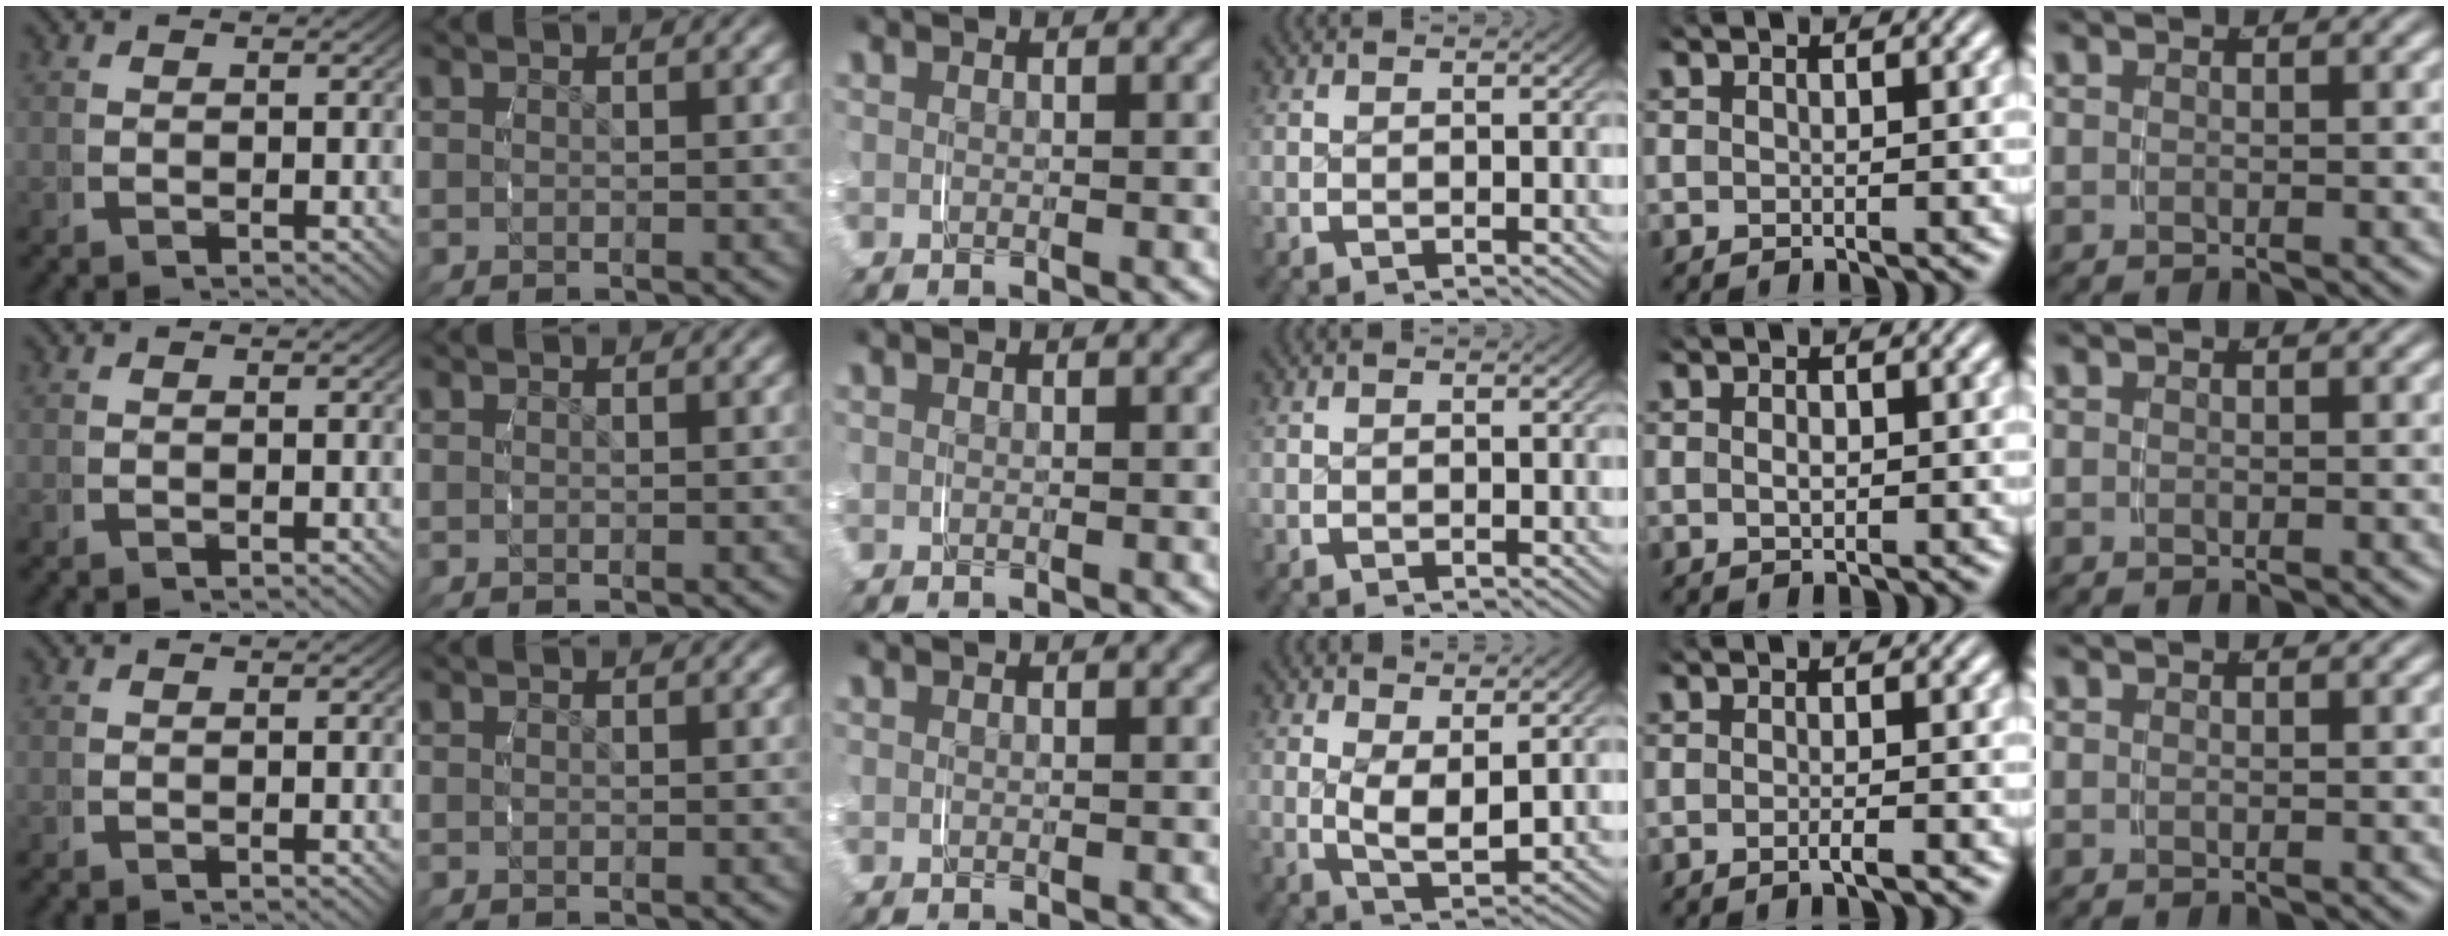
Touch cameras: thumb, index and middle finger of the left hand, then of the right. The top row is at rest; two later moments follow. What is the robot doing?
{"motion": "grasp_and_lifting", "object": "map"}